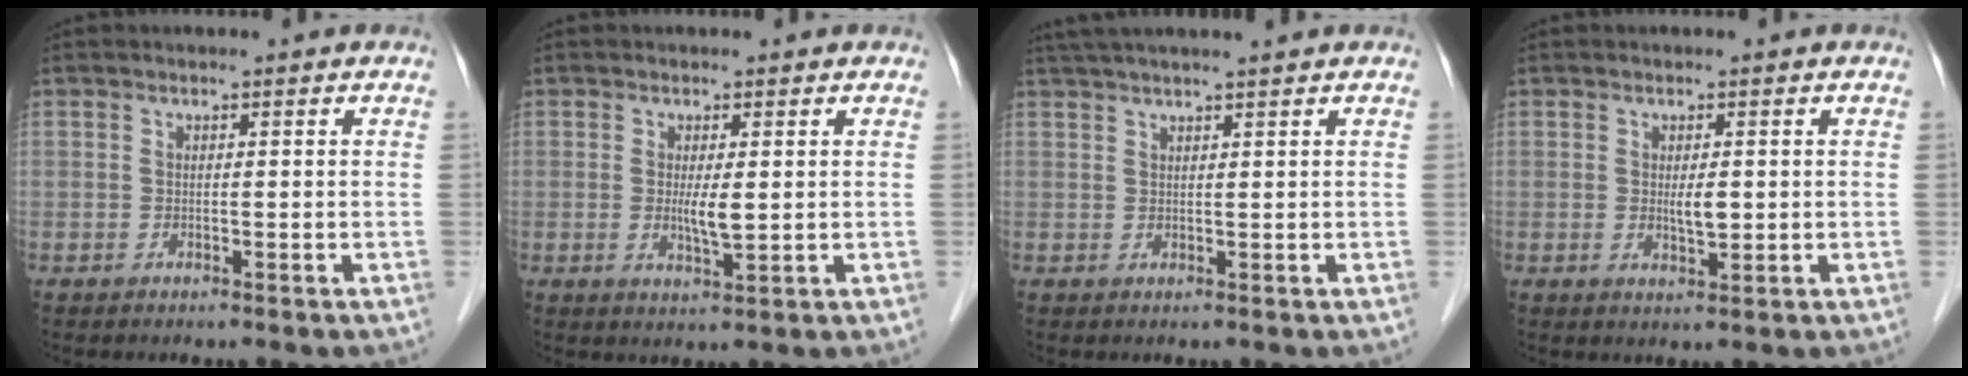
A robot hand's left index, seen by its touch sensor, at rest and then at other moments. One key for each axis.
{"total": 2.9, "fx": 0.2, "fy": 0.4, "fz": 2.8, "tx": -0.055, "ty": -0.008, "tz": 0.006}
{"total": 7.6, "fx": 6.5, "fy": -0.4, "fz": 3.9, "tx": -0.060, "ty": 0.034, "tz": 0.099}
{"total": 2.2, "fx": 0.1, "fy": 0.7, "fz": 2.1, "tx": -0.038, "ty": -0.005, "tz": 0.003}